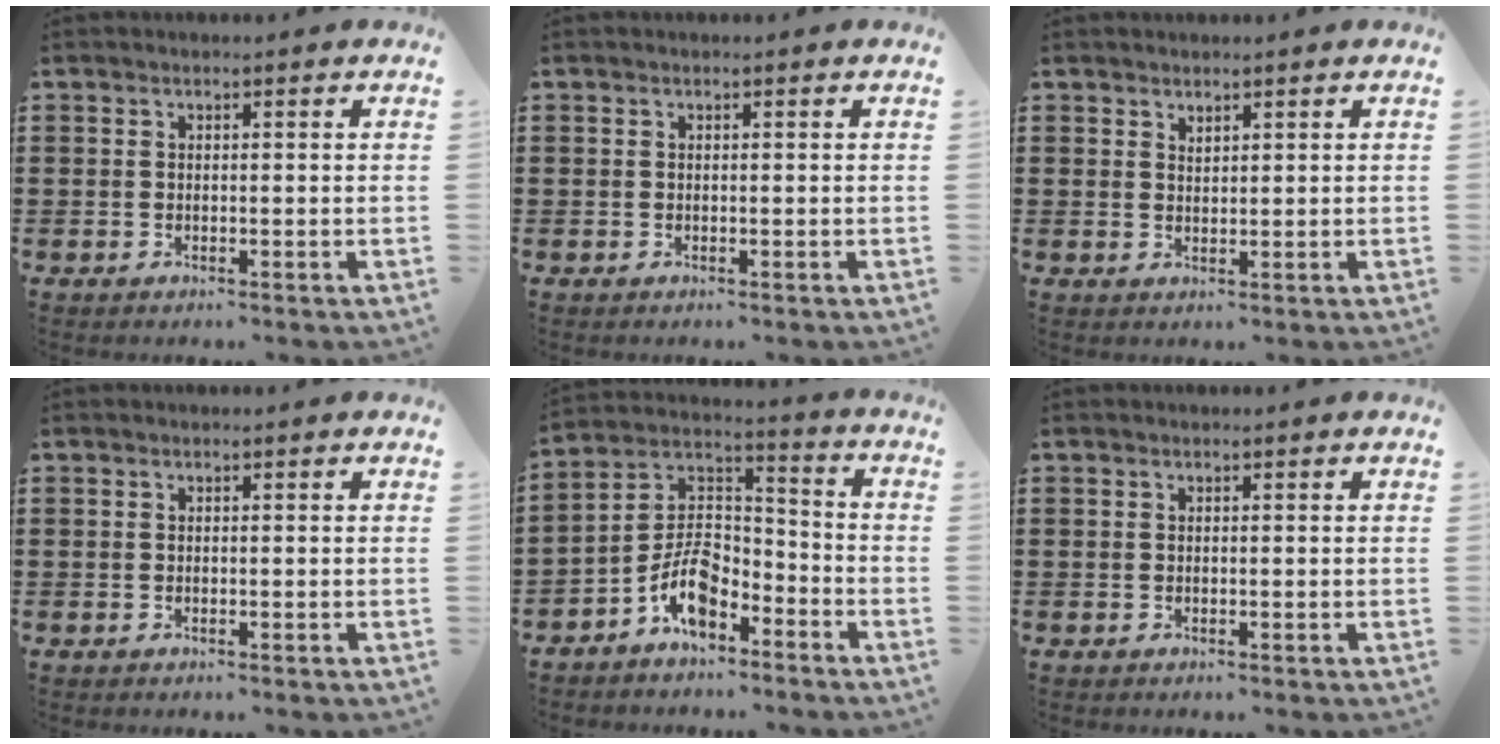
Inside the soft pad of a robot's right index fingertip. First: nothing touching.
{"total": 0.0}
{"total": 1.2, "force": [1.2, 0.3, 0.0], "torque": [-0.001, 0.001, 0.023]}
{"total": 0.0}
{"total": 8.4, "force": [-5.1, 4.0, 5.4], "torque": [-0.120, -0.001, -0.099]}
{"total": 0.0}